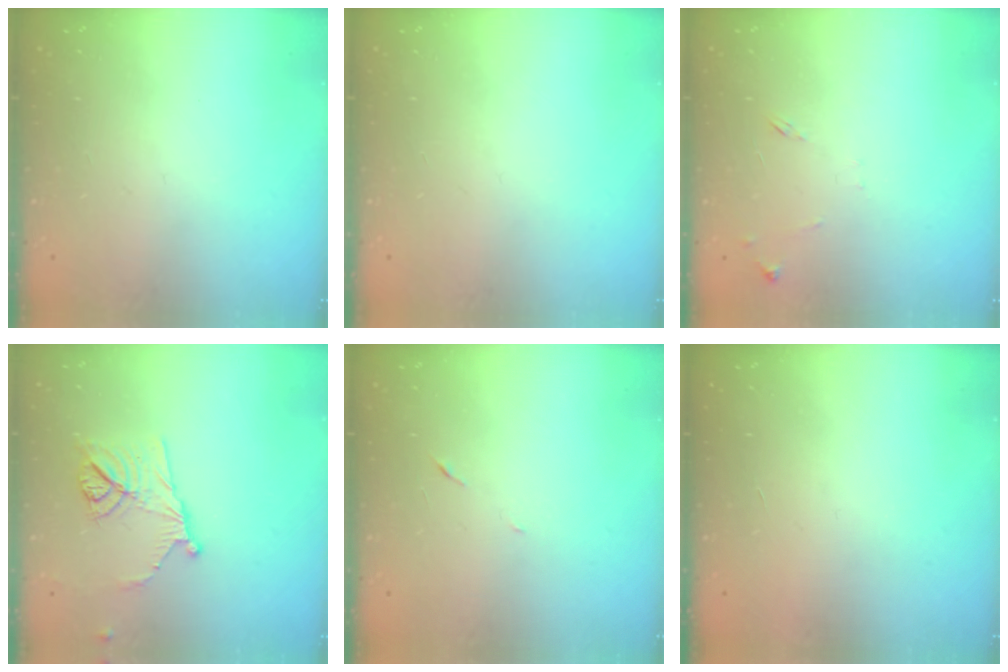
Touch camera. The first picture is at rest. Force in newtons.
{"total": 0.0}
{"total": 6.7, "press": 6.7, "slide": 0.6}
{"total": 11.2, "press": 10.9, "slide": 2.3}
{"total": 5.0, "press": 4.8, "slide": 1.4}
{"total": 1.7, "press": 1.7, "slide": 0.1}